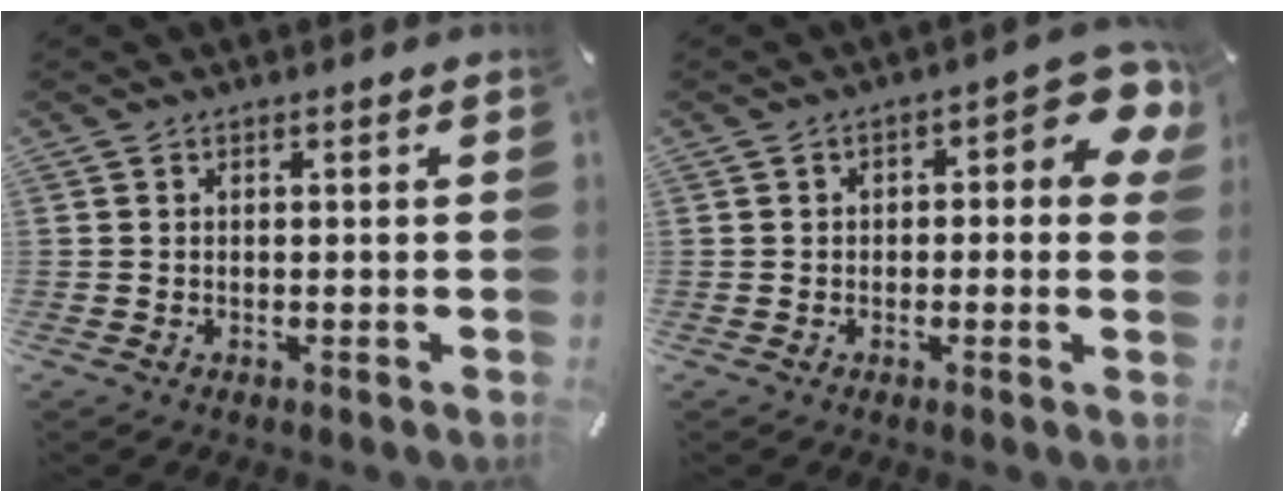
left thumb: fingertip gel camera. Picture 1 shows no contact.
{"total": 7.6, "force": [1.1, 3.7, 6.5], "torque": [-0.079, -0.003, 0.014]}